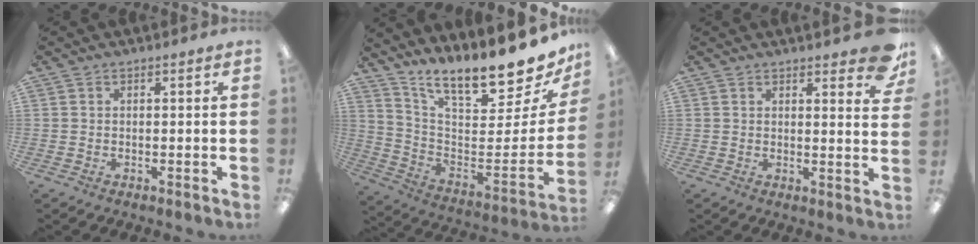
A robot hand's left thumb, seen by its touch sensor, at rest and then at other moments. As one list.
[{"total": 14.6, "force": [12.6, 3.0, 6.7], "torque": [-0.087, -0.118, 0.204]}, {"total": 5.7, "force": [4.3, 1.5, 3.4], "torque": [-0.037, -0.023, 0.070]}]